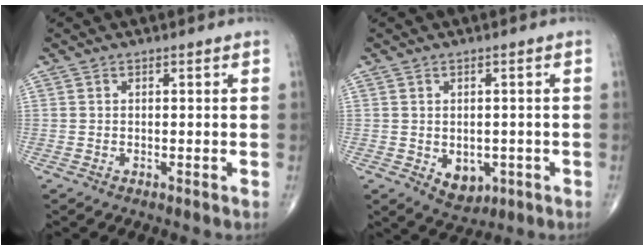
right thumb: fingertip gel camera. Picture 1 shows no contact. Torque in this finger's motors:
{"motor_torque": [-0.27, 0.44, 0.20, 0.20, 0.07]}